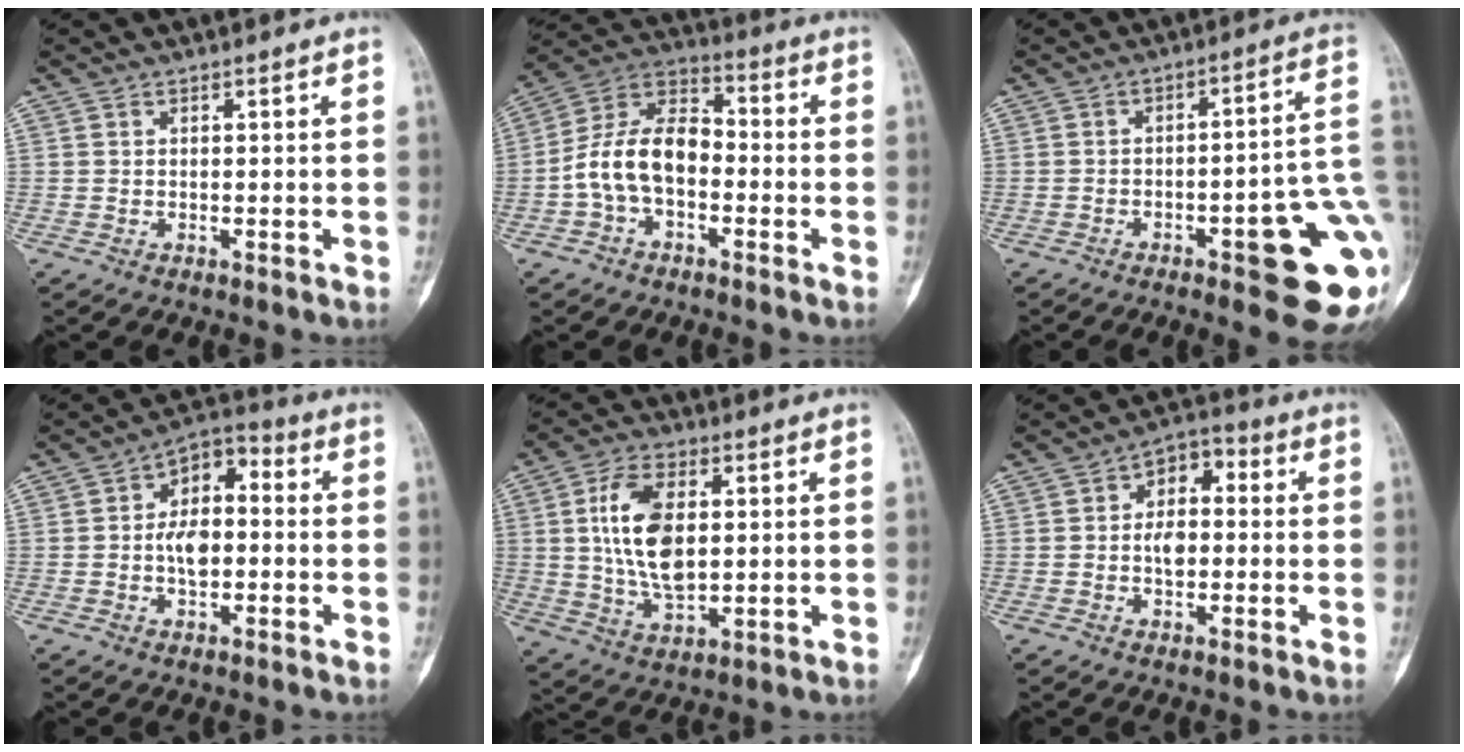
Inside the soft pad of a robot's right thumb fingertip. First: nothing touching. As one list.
[{"total": 12.5, "force": [-2.5, 7.8, 9.4], "torque": [-0.165, 0.045, -0.058]}, {"total": 17.2, "force": [-4.9, 4.6, 15.8], "torque": [-0.152, 0.032, -0.051]}, {"total": 9.6, "force": [-0.5, 5.9, 7.5], "torque": [-0.107, 0.030, -0.022]}, {"total": 12.9, "force": [1.9, 6.9, 10.8], "torque": [-0.198, -0.007, 0.040]}, {"total": 7.7, "force": [-0.1, 5.1, 5.8], "torque": [-0.077, 0.024, -0.014]}]